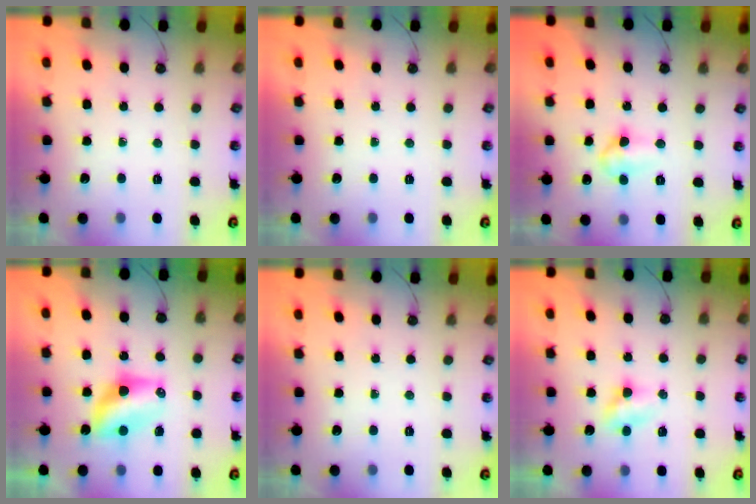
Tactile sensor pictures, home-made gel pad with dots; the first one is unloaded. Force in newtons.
{"total": 0.0}
{"total": 6.9, "press": 6.8, "slide": 1.2}
{"total": 7.3, "press": 7.3, "slide": 0.3}
{"total": 0.0}
{"total": 4.2, "press": 3.7, "slide": 2.1}